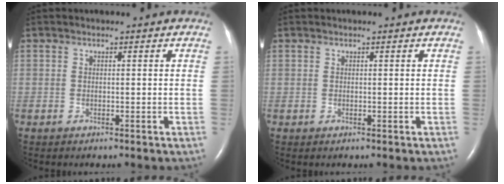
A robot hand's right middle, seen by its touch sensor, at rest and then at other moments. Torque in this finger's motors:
{"motor_torque": [0.25, -0.23, 0.00, 0.00]}